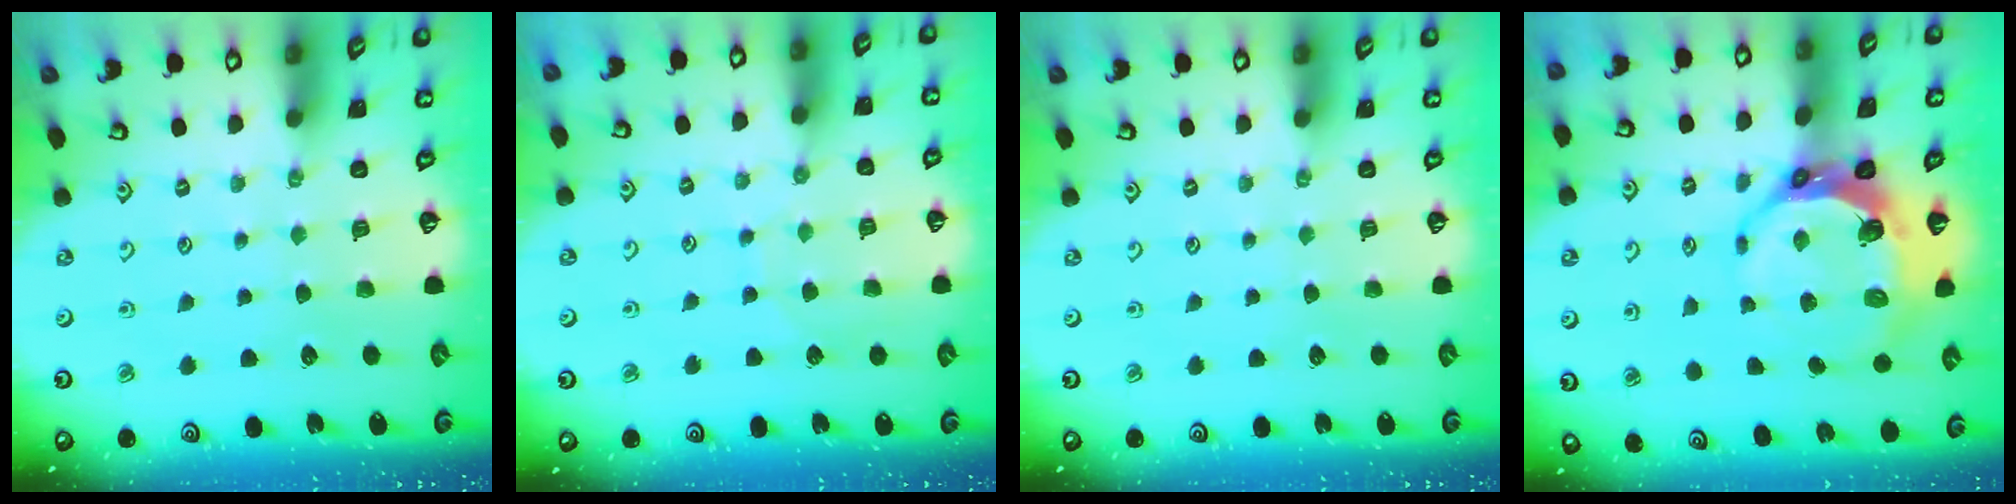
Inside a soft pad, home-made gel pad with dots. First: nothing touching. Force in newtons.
{"total": 7.8, "press": 7.8, "slide": 0.4}
{"total": 0.0}
{"total": 11.1, "press": 10.2, "slide": 4.4}